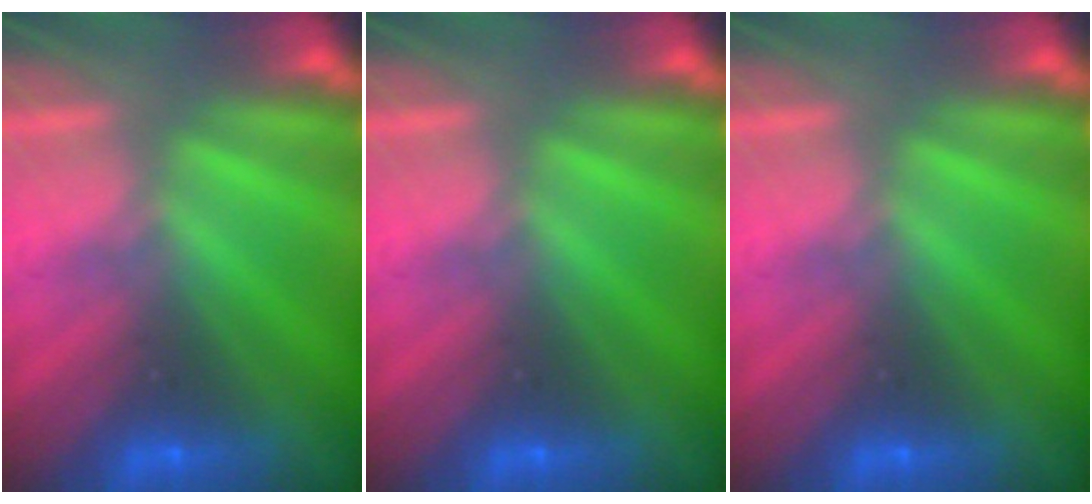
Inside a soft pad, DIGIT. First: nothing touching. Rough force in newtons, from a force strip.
{"total": 0.0}
{"total": 0.0}